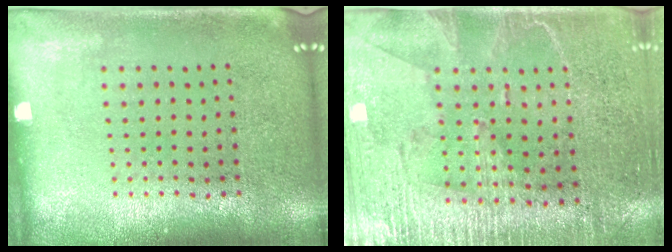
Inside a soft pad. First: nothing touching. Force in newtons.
{"total": 3.1, "press": 2.8, "slide": 1.1}